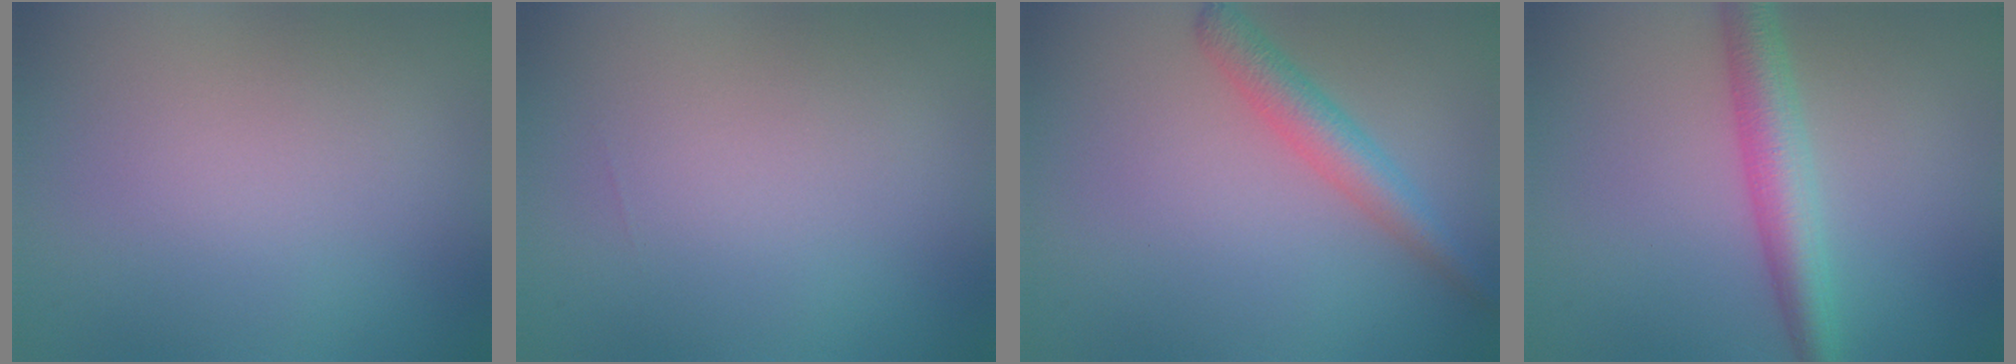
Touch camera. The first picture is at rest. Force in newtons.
{"total": 0.0}
{"total": 3.1, "press": 3.1, "slide": 0.1}
{"total": 4.3, "press": 4.3, "slide": 0.1}